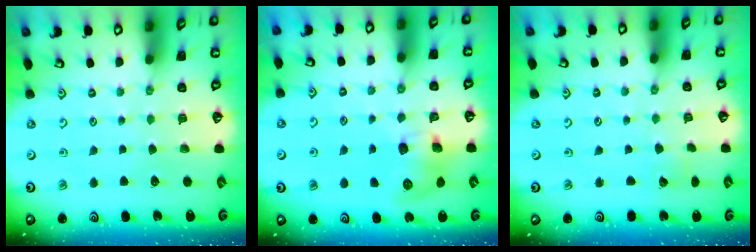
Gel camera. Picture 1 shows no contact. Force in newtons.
{"total": 8.4, "press": 8.4, "slide": 1.0}
{"total": 2.7, "press": 2.7, "slide": 0.3}